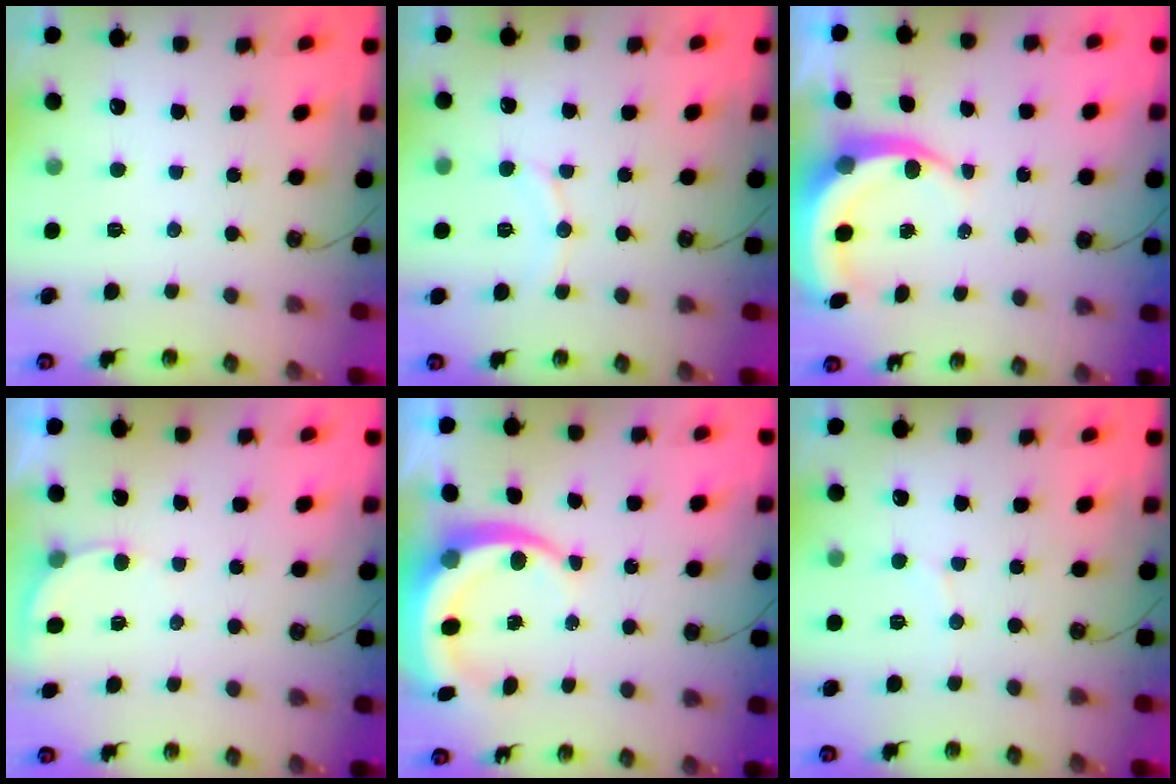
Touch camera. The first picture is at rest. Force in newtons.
{"total": 6.8, "press": 6.8, "slide": 0.5}
{"total": 7.1, "press": 7.0, "slide": 1.1}
{"total": 3.2, "press": 3.2, "slide": 0.3}
{"total": 9.5, "press": 9.2, "slide": 2.3}
{"total": 6.0, "press": 6.0, "slide": 0.4}